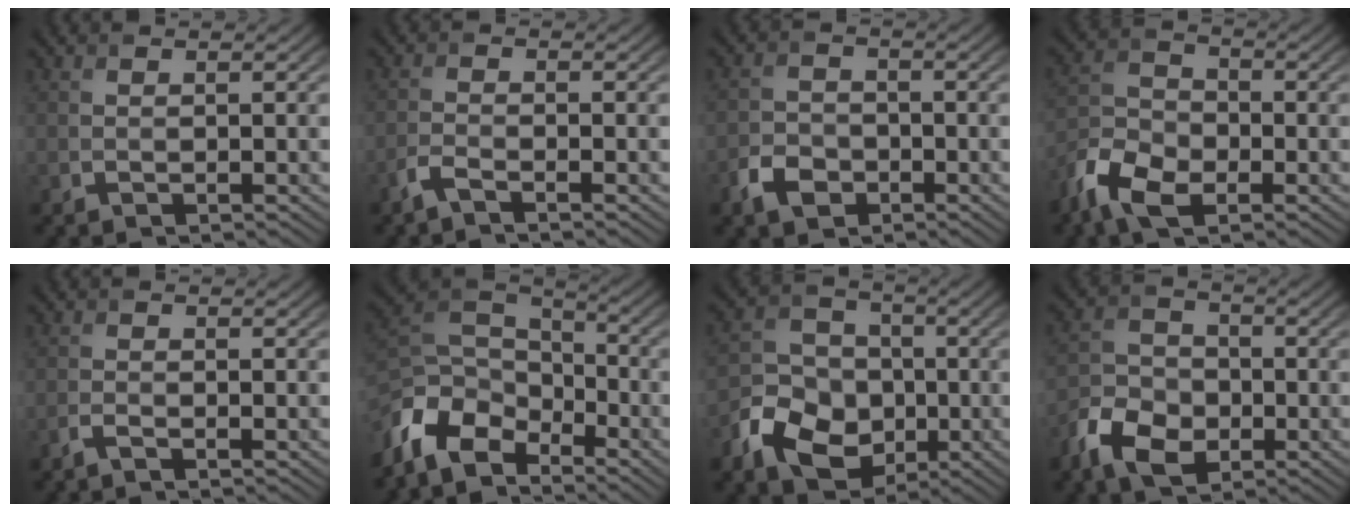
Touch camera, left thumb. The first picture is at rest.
{"total": 2.2, "force": [-1.7, 0.4, 1.3], "torque": [-0.032, -0.002, -0.044]}
{"total": 4.0, "force": [-2.3, 2.8, 1.8], "torque": [-0.041, -0.004, -0.052]}
{"total": 8.3, "force": [-4.9, 4.5, 4.9], "torque": [-0.117, -0.011, -0.111]}
{"total": 1.3, "force": [-1.0, 0.2, 0.7], "torque": [-0.017, 0.000, -0.025]}
{"total": 10.6, "force": [-6.9, 5.7, 5.6], "torque": [-0.137, -0.013, -0.144]}
{"total": 10.0, "force": [-3.8, 7.6, 5.3], "torque": [-0.119, -0.020, -0.083]}
{"total": 7.6, "force": [-3.9, 5.0, 4.1], "torque": [-0.093, -0.008, -0.089]}